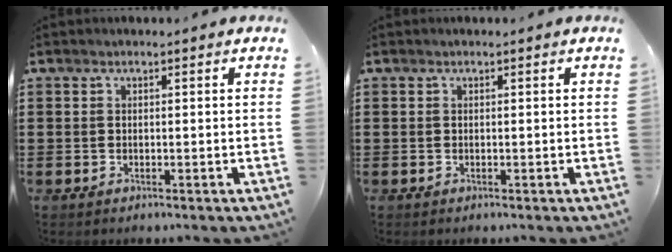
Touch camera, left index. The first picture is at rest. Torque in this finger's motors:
{"motor_torque": [0.00, 0.00, 0.00, -0.01]}